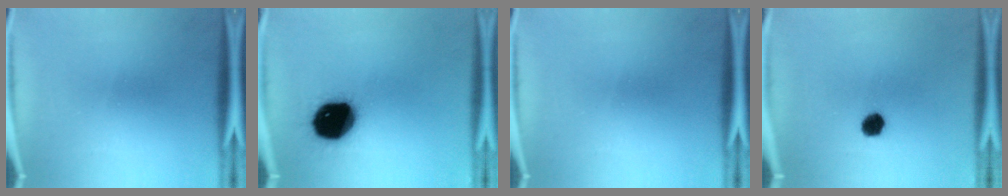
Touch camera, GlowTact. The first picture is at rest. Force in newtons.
{"total": 19.1}
{"total": 0.0}
{"total": 3.9}